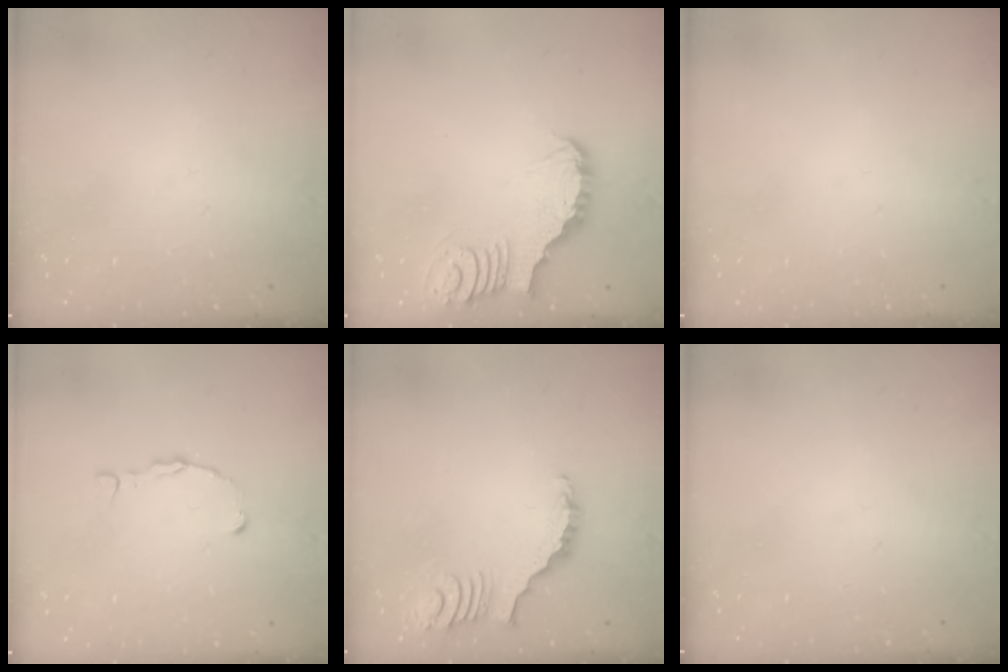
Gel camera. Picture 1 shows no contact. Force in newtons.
{"total": 4.0, "press": 4.0, "slide": 0.4}
{"total": 0.0}
{"total": 1.2, "press": 1.2, "slide": 0.1}
{"total": 3.8, "press": 3.7, "slide": 0.7}
{"total": 0.0}